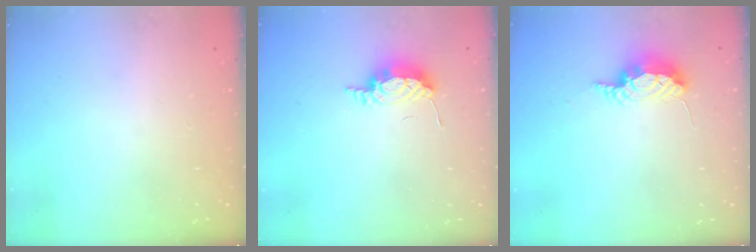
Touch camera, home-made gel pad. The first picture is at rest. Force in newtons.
{"total": 10.4, "press": 8.5, "slide": 6.0}
{"total": 7.9, "press": 7.5, "slide": 2.3}